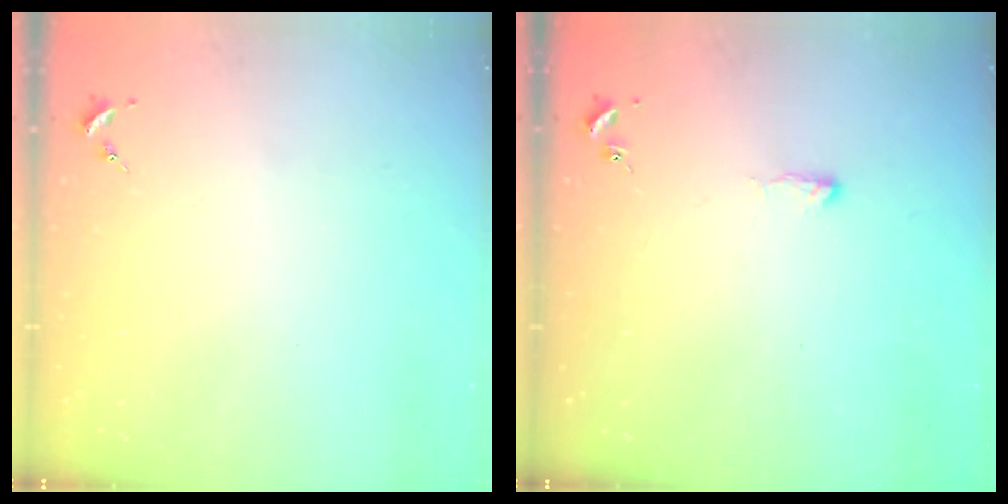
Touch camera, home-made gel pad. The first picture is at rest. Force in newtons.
{"total": 3.5, "press": 3.4, "slide": 0.6}